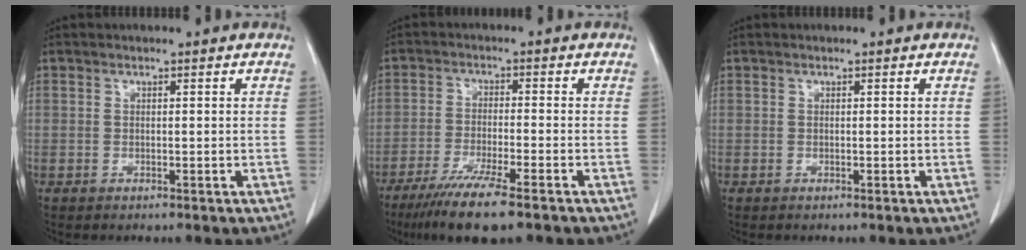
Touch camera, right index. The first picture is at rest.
{"total": 9.7, "force": [-7.0, 0.4, 6.8], "torque": [-0.115, -0.025, -0.114]}
{"total": 0.0}